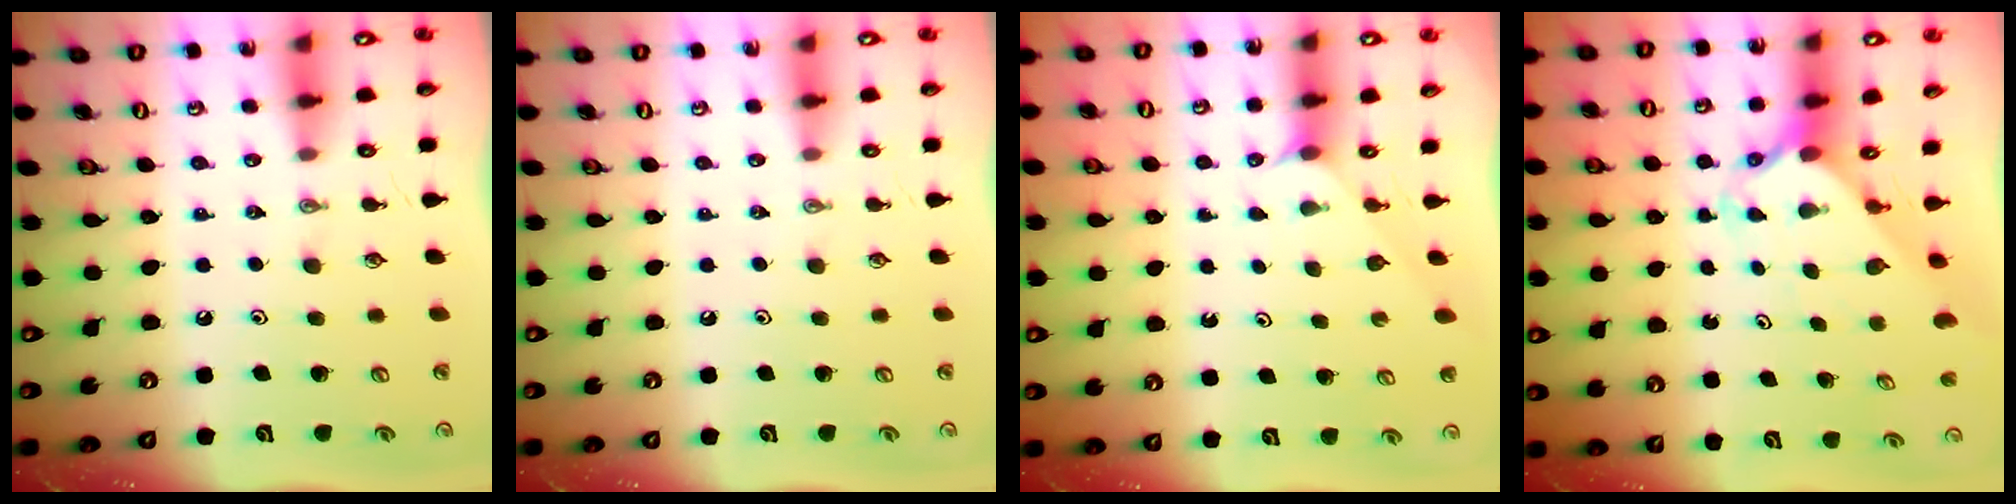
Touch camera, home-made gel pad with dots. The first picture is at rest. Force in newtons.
{"total": 0.0}
{"total": 3.1, "press": 3.1, "slide": 0.4}
{"total": 2.1, "press": 2.1, "slide": 0.1}